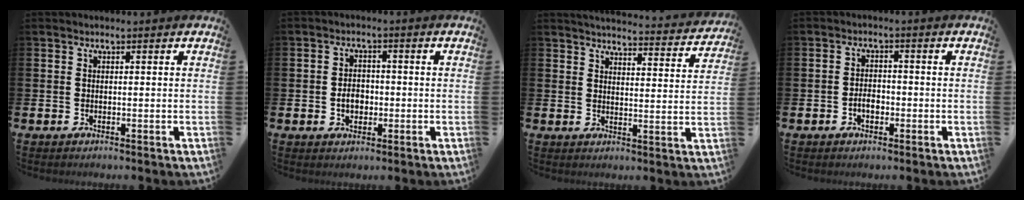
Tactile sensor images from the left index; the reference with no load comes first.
{"total": 3.1, "force": [-0.7, 2.4, 1.9], "torque": [-0.022, -0.003, -0.020]}
{"total": 4.1, "force": [4.1, -0.1, 0.2], "torque": [-0.004, -0.033, 0.071]}
{"total": 2.5, "force": [-0.9, 1.6, 1.7], "torque": [-0.023, 0.000, -0.020]}